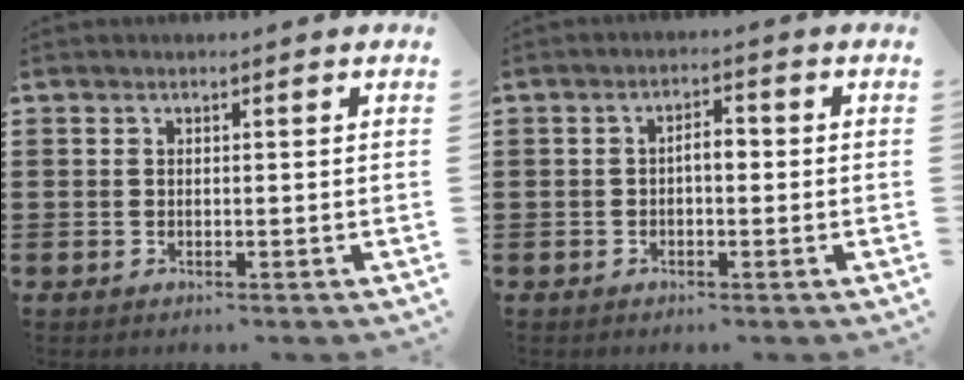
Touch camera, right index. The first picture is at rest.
{"total": 2.8, "force": [-0.4, 1.1, 2.5], "torque": [-0.048, 0.006, -0.010]}